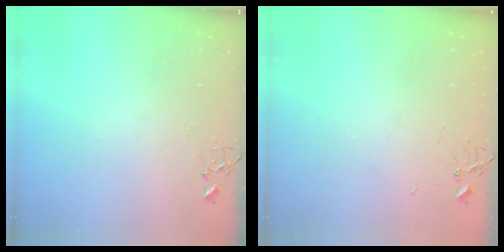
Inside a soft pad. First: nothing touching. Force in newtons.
{"total": 2.2, "press": 2.2, "slide": 0.3}